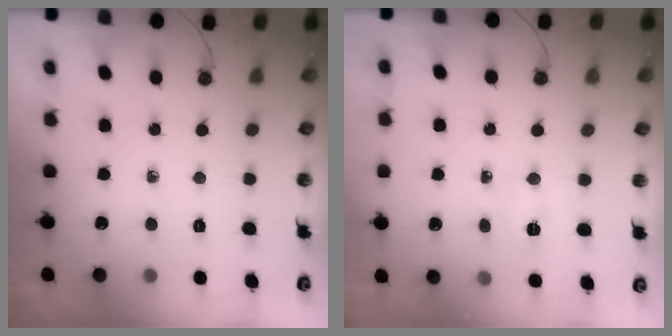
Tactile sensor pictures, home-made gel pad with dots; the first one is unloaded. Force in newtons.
{"total": 4.0, "press": 3.9, "slide": 0.5}